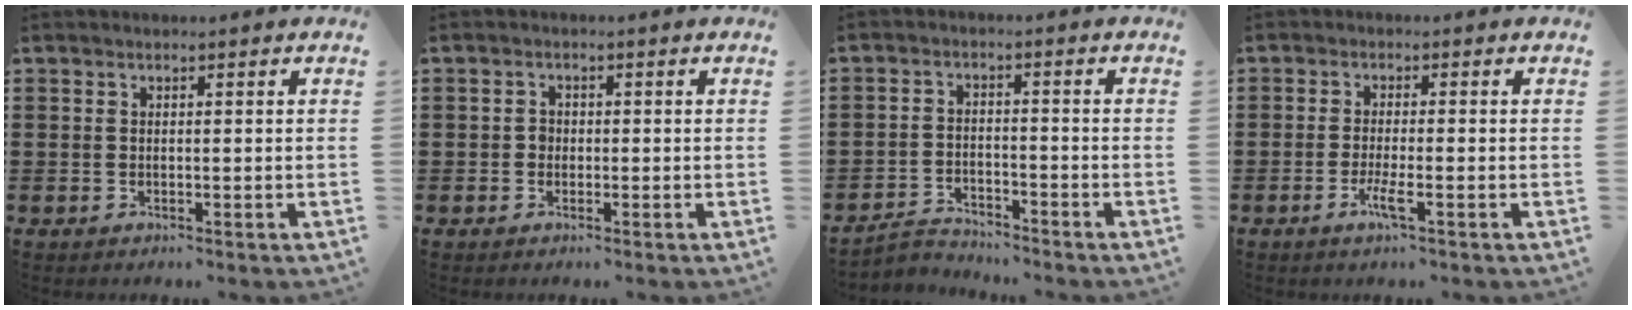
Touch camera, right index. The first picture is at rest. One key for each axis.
{"total": 1.2, "fx": -0.3, "fy": 1.0, "fz": 0.6, "tx": -0.014, "ty": 0.003, "tz": -0.006}
{"total": 2.9, "fx": -2.8, "fy": 0.8, "fz": 0.2, "tx": -0.019, "ty": 0.000, "tz": -0.062}
{"total": 3.7, "fx": -1.7, "fy": 0.3, "fz": 3.3, "tx": -0.069, "ty": -0.012, "tz": -0.034}